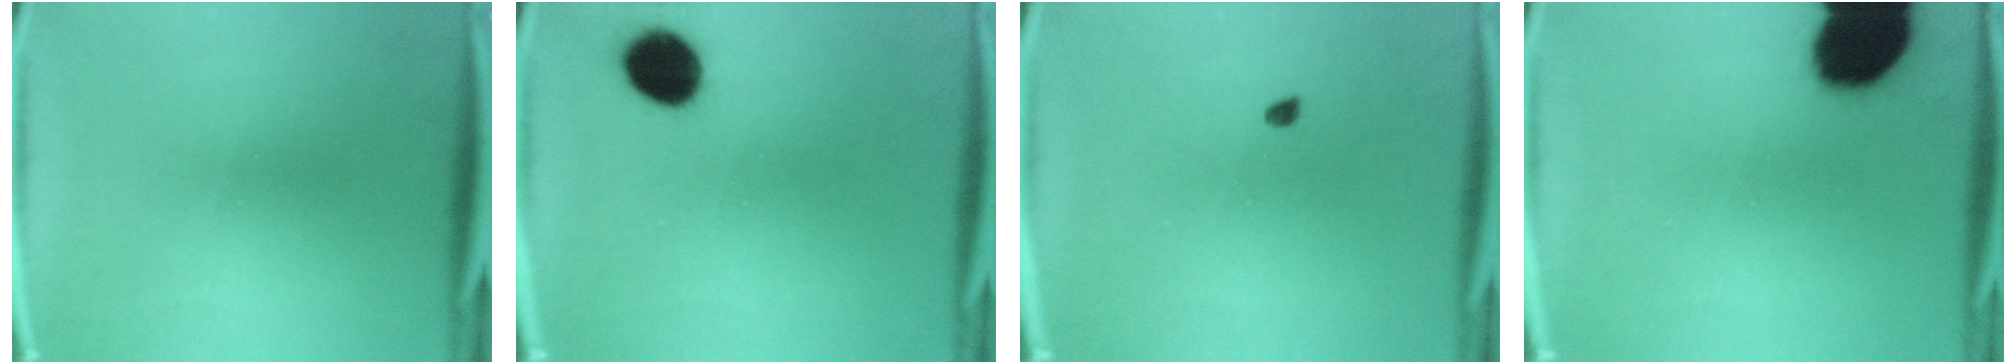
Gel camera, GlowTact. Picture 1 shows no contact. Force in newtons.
{"total": 9.1}
{"total": 1.0}
{"total": 19.7}